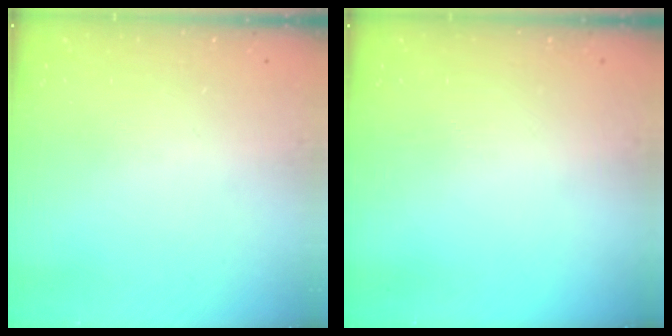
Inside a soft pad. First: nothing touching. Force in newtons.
{"total": 0.0}